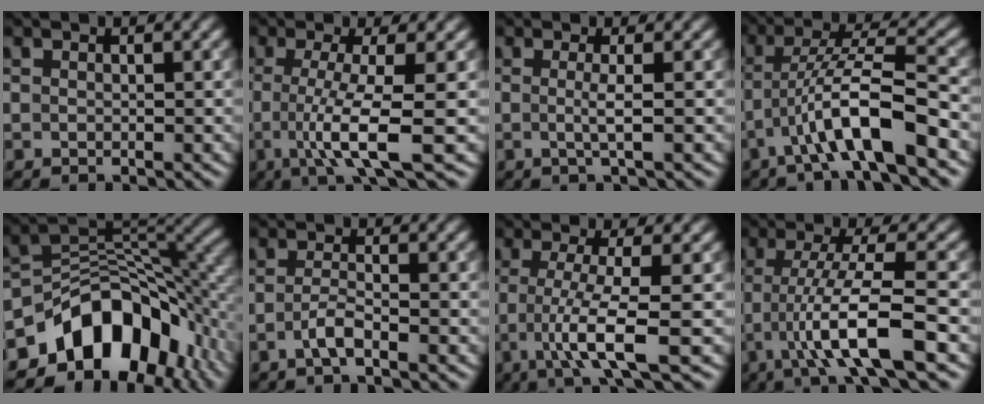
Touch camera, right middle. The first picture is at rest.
{"total": 6.3, "force": [-1.1, 1.2, 6.1], "torque": [-0.108, -0.011, -0.020]}
{"total": 1.9, "force": [-0.1, 0.4, 1.8], "torque": [-0.034, -0.004, -0.007]}
{"total": 7.3, "force": [-3.3, 1.1, 6.4], "torque": [-0.111, 0.020, -0.061]}
{"total": 11.0, "force": [-6.1, 7.1, 5.9], "torque": [-0.074, 0.001, -0.111]}
{"total": 1.9, "force": [-1.0, 0.4, 1.6], "torque": [-0.031, 0.003, -0.024]}
{"total": 5.7, "force": [-1.2, 1.0, 5.5], "torque": [-0.099, -0.010, -0.026]}
{"total": 7.4, "force": [-2.4, 1.1, 6.9], "torque": [-0.117, 0.003, -0.050]}